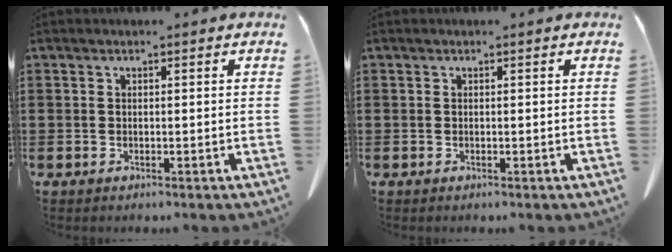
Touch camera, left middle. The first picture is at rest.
{"total": 0.0}